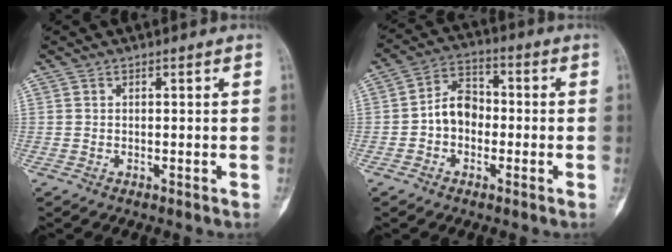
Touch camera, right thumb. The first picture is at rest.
{"total": 7.3, "force": [-1.2, 5.5, 4.7], "torque": [-0.059, 0.029, -0.035]}